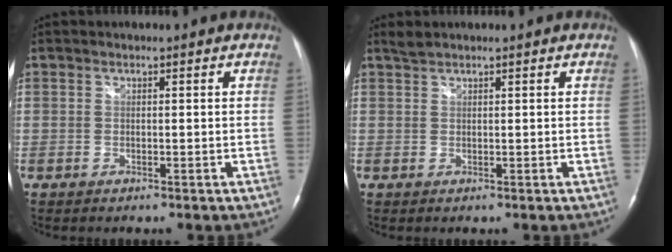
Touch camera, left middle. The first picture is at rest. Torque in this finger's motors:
{"motor_torque": [0.16, -0.03, -0.08, 0.01]}